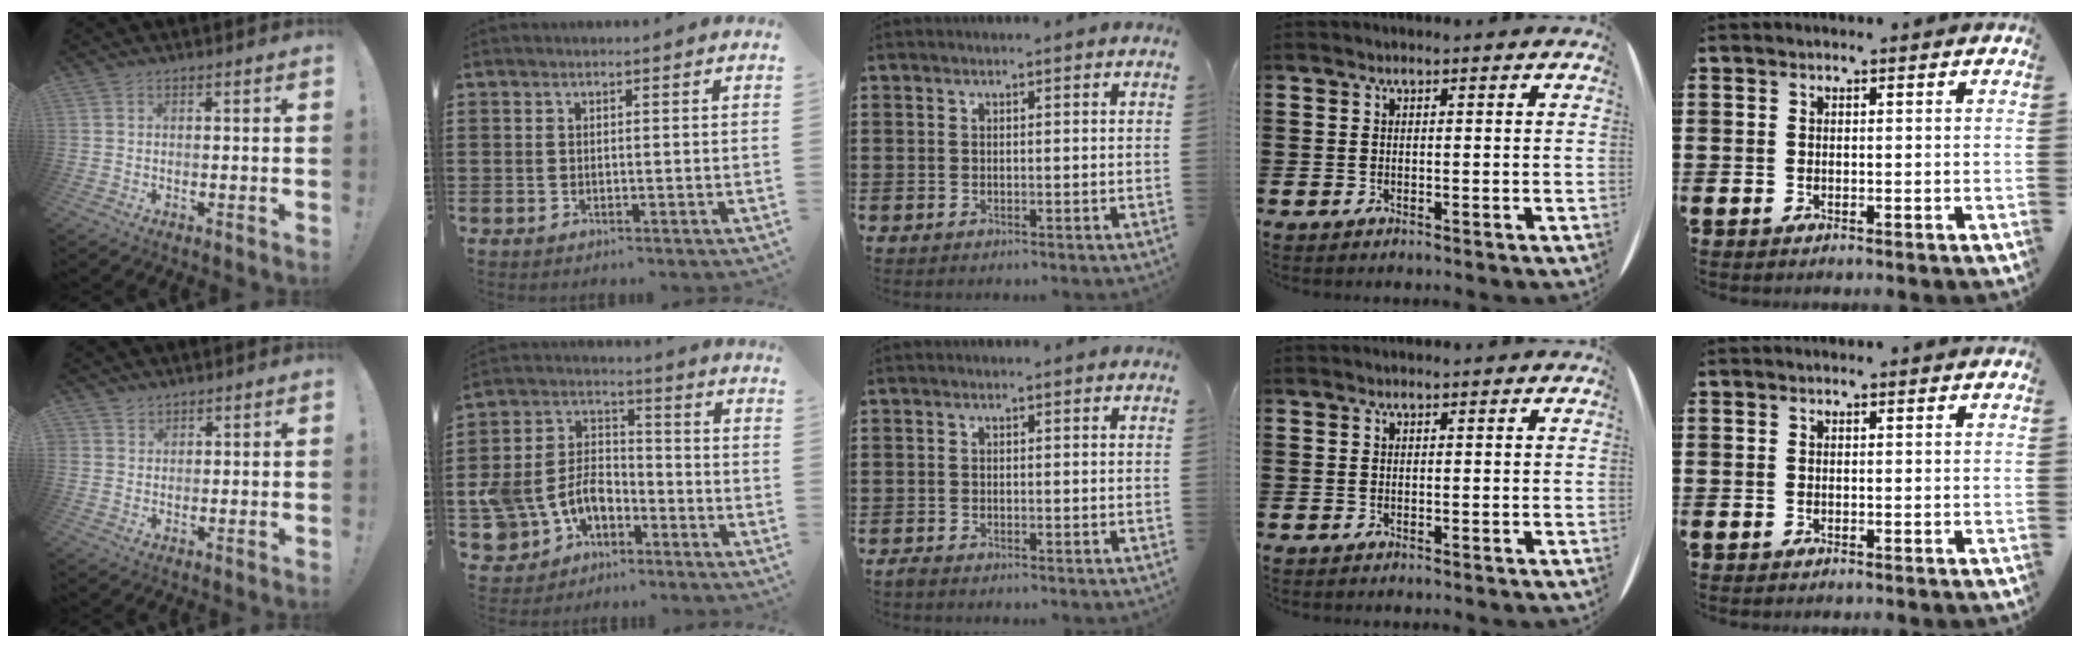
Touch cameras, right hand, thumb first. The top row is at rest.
{"thumb": {"total": 2.1, "force": [1.7, 1.2, 0.1], "torque": [0.010, -0.012, 0.030]}, "index": {"total": 8.1, "force": [-3.8, 6.0, 3.9], "torque": [-0.123, 0.006, -0.080]}, "middle": {"total": 0.8, "force": [-0.7, 0.2, 0.2], "torque": [-0.007, -0.004, -0.013]}}